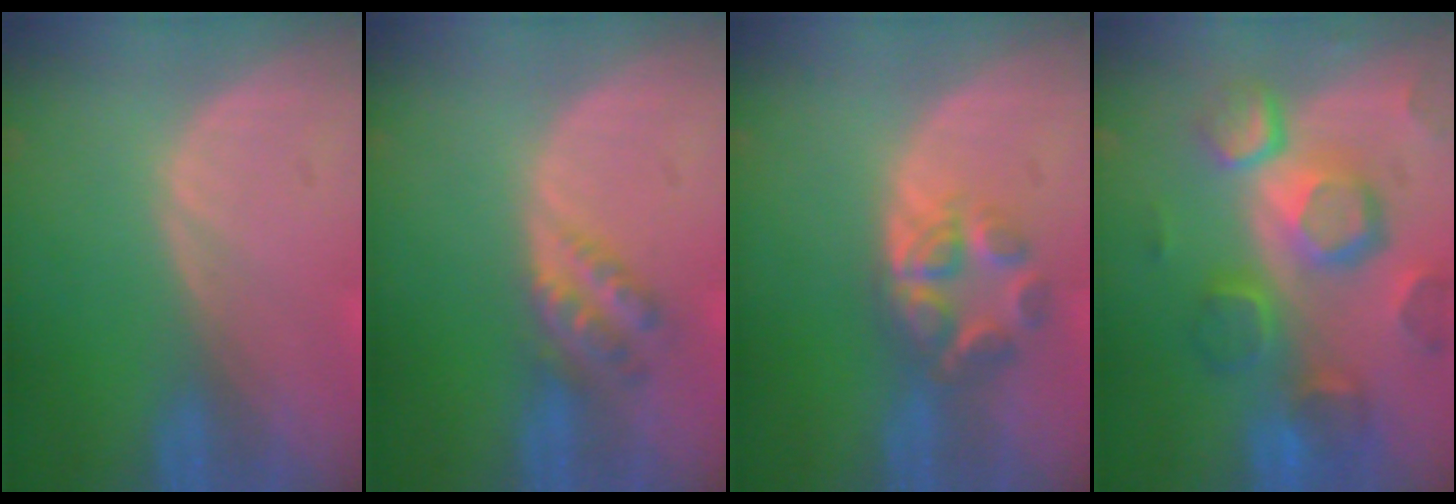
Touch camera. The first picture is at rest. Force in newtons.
{"total": 4.5, "press": 4.0, "slide": 2.0}
{"total": 5.9, "press": 5.4, "slide": 2.2}
{"total": 12.3, "press": 10.6, "slide": 6.2}